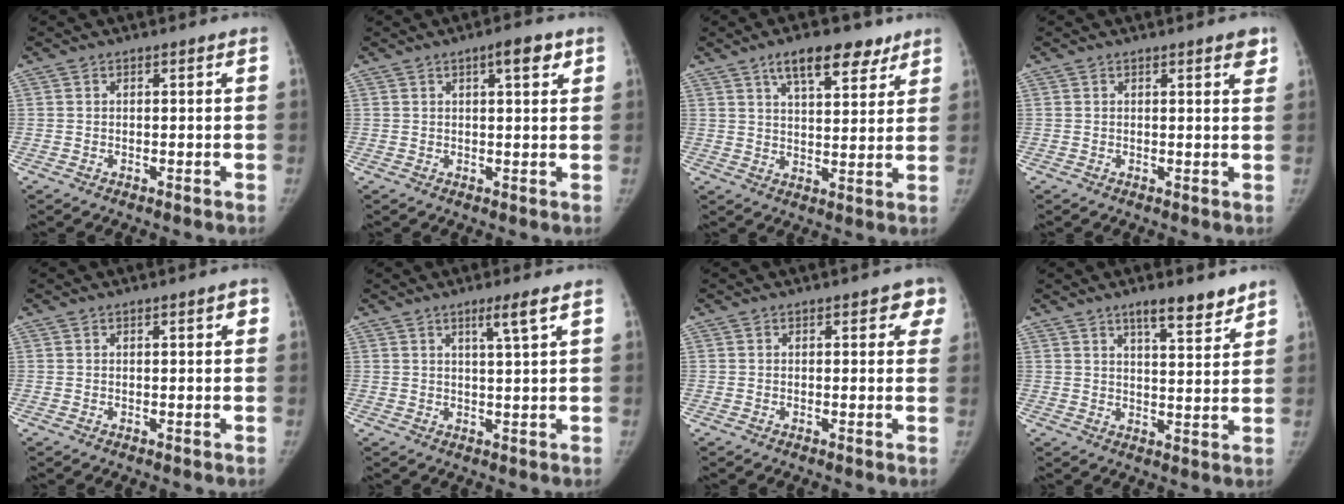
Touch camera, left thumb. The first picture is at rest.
{"total": 4.2, "force": [2.1, 1.2, 3.4], "torque": [-0.040, -0.005, 0.028]}
{"total": 10.6, "force": [6.8, 4.5, 6.7], "torque": [-0.075, -0.029, 0.107]}
{"total": 2.6, "force": [1.6, 0.6, 1.9], "torque": [-0.016, -0.007, 0.017]}
{"total": 1.3, "force": [0.5, 0.4, 1.2], "torque": [-0.006, 0.004, 0.004]}
{"total": 3.8, "force": [2.1, -0.4, 3.2], "torque": [-0.059, -0.014, 0.040]}
{"total": 3.7, "force": [1.8, 2.1, 2.5], "torque": [0.011, -0.001, 0.010]}
{"total": 7.4, "force": [5.6, 1.6, 4.6], "torque": [-0.054, -0.039, 0.085]}